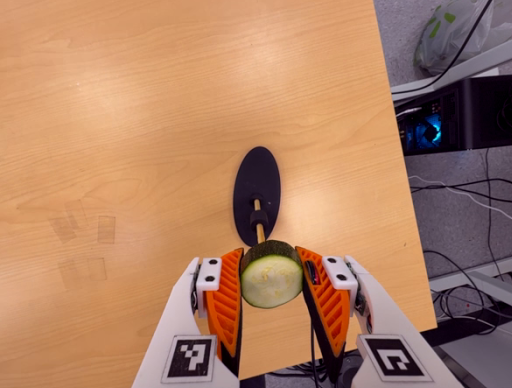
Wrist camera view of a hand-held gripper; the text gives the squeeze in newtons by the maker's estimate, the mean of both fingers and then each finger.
{"total": 12.0, "left": 11.5, "right": 12.5}